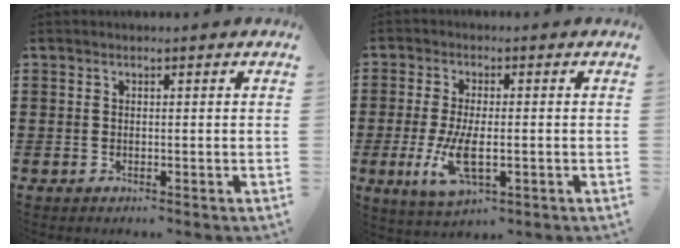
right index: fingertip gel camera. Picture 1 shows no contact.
{"total": 7.3, "force": [-1.5, 3.0, 6.5], "torque": [-0.143, -0.012, -0.029]}